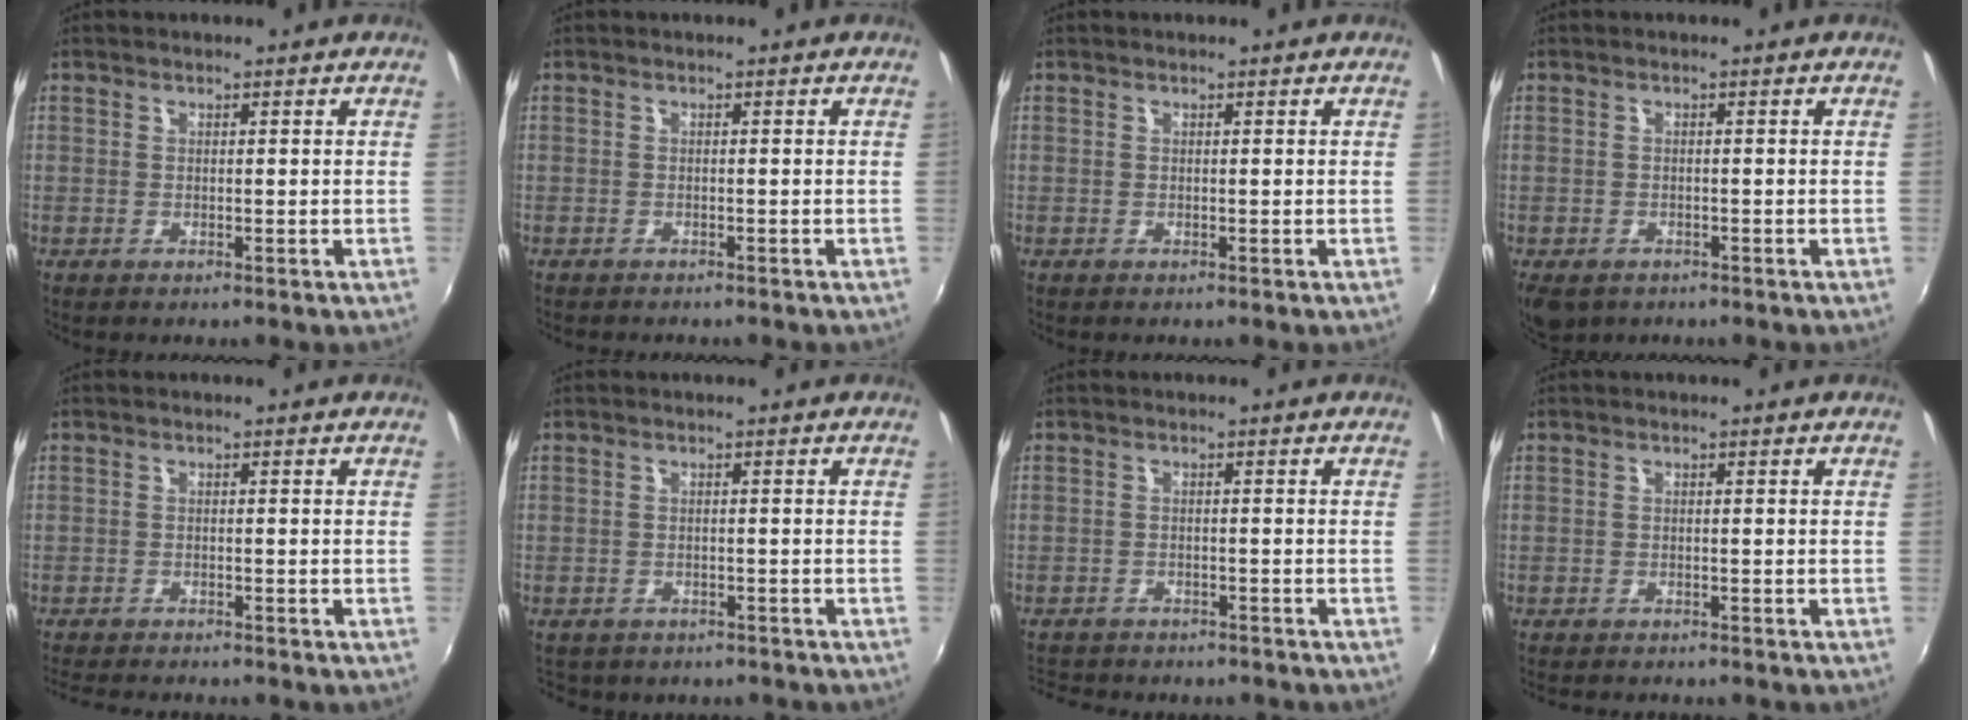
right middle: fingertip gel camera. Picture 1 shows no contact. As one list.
[{"total": 1.3, "force": [-1.3, 0.3, 0.3], "torque": [-0.010, -0.008, -0.019]}, {"total": 0.0}, {"total": 5.4, "force": [-3.3, 3.3, 2.8], "torque": [-0.064, -0.018, -0.047]}, {"total": 6.0, "force": [-5.6, 0.6, 2.1], "torque": [-0.055, -0.019, -0.094]}, {"total": 5.0, "force": [-4.0, 2.6, 1.5], "torque": [-0.037, -0.012, -0.052]}, {"total": 8.6, "force": [-7.6, 3.1, 2.7], "torque": [-0.075, -0.014, -0.113]}, {"total": 3.7, "force": [-3.4, 0.7, 1.2], "torque": [-0.031, -0.016, -0.054]}]